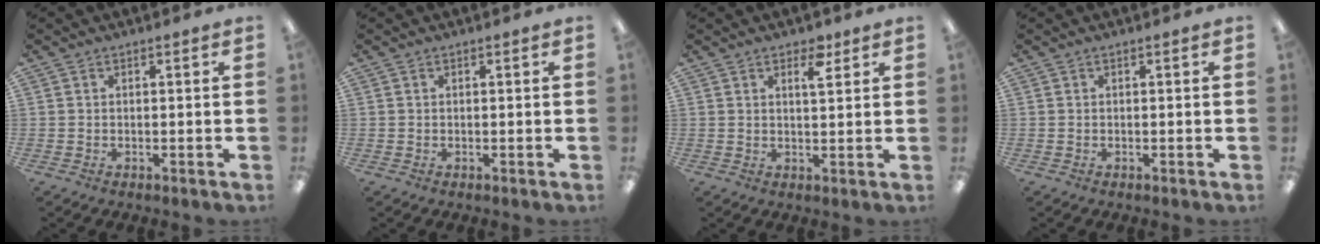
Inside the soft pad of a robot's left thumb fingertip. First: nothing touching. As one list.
[{"total": 0.0}, {"total": 4.1, "force": [2.7, 1.4, 2.7], "torque": [-0.029, -0.011, 0.040]}, {"total": 0.0}]